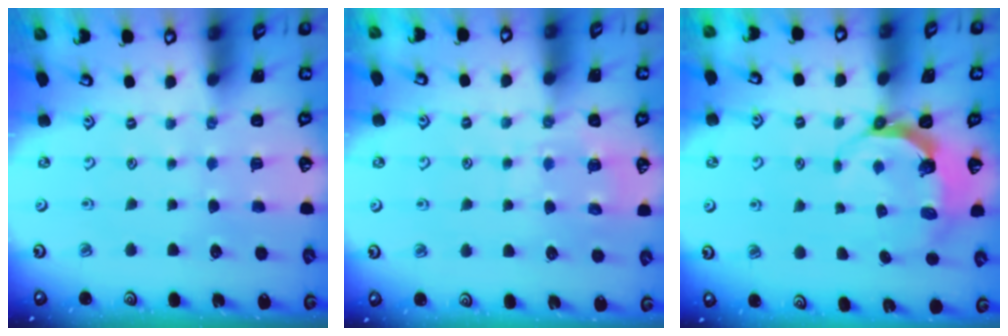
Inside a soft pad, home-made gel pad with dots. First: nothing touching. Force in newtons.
{"total": 7.8, "press": 7.8, "slide": 0.5}
{"total": 5.8, "press": 4.7, "slide": 3.4}